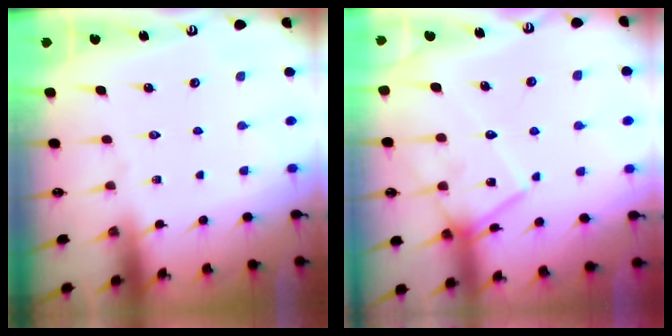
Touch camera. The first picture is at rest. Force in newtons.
{"total": 13.5, "press": 13.5, "slide": 0.9}